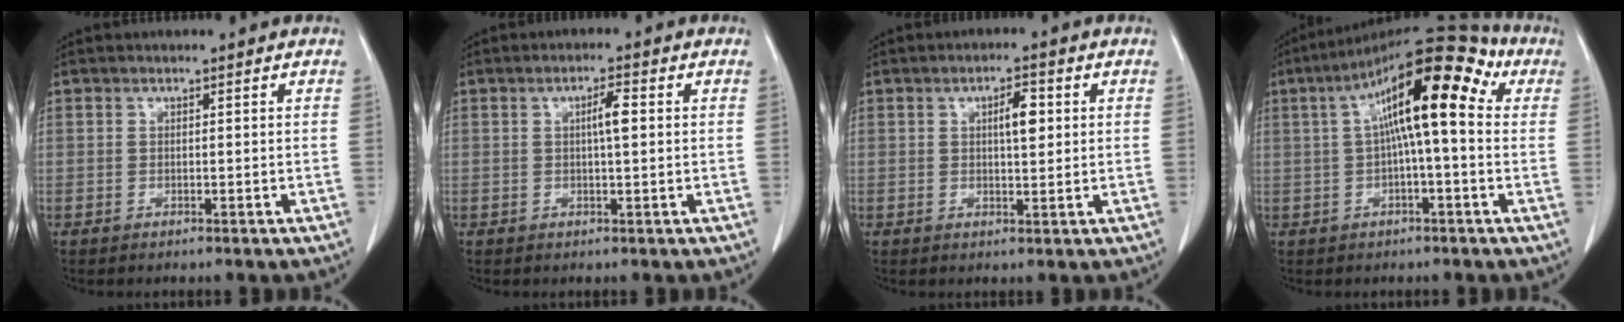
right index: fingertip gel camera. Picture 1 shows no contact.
{"total": 2.8, "force": [0.5, 0.2, 2.7], "torque": [-0.046, 0.004, 0.009]}
{"total": 3.7, "force": [1.0, 1.1, 3.4], "torque": [-0.056, 0.006, 0.017]}
{"total": 15.1, "force": [3.4, 3.3, 14.3], "torque": [-0.222, 0.060, 0.044]}